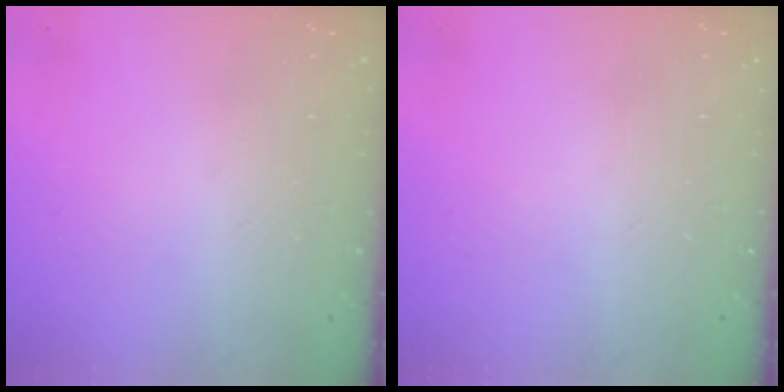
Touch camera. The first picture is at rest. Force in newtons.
{"total": 0.0}